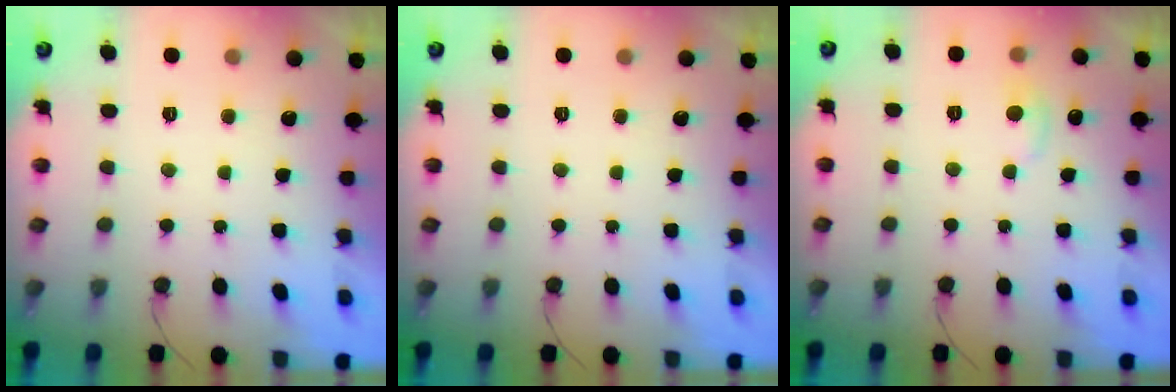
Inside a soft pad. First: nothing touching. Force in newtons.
{"total": 0.0}
{"total": 4.8, "press": 4.8, "slide": 0.5}